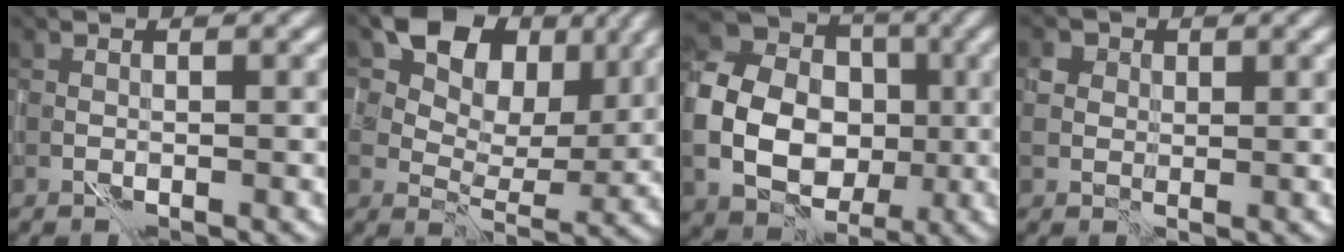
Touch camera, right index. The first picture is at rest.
{"total": 11.2, "force": [5.4, 7.1, 6.8], "torque": [-0.106, 0.009, 0.081]}
{"total": 12.9, "force": [-0.8, 10.8, 7.1], "torque": [-0.146, -0.006, -0.026]}
{"total": 2.6, "force": [0.8, 2.2, 1.1], "torque": [-0.025, 0.003, 0.012]}